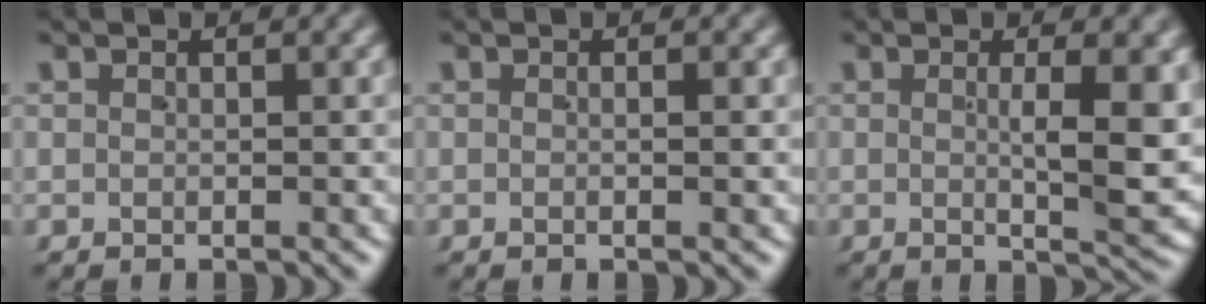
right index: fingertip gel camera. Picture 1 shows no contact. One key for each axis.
{"total": 0.5, "fx": 0.0, "fy": 0.0, "fz": 0.5, "tx": -0.007, "ty": 0.002, "tz": -0.003}
{"total": 5.6, "fx": 0.3, "fy": 0.5, "fz": 5.5, "tx": -0.077, "ty": -0.005, "tz": 0.007}